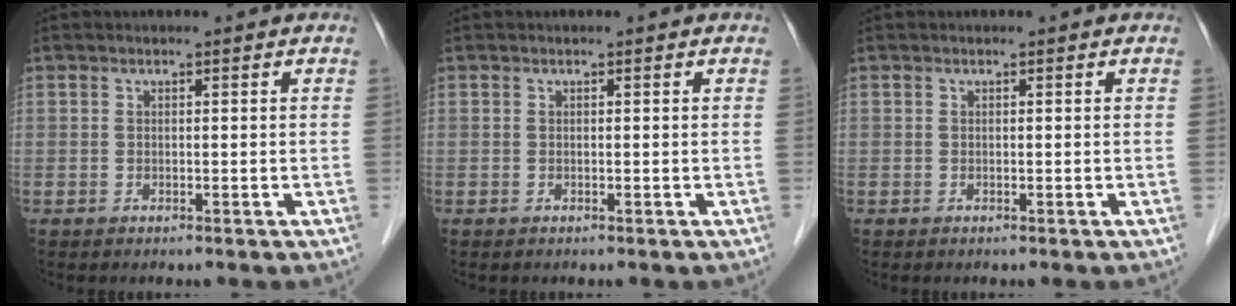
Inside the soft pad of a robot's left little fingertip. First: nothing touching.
{"total": 0.0}
{"total": 0.0}